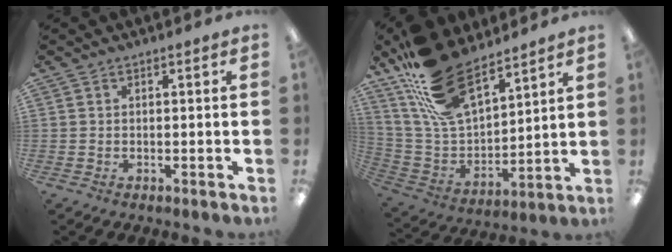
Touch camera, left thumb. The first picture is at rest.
{"total": 20.2, "force": [14.6, 9.2, 10.5], "torque": [-0.226, -0.077, 0.274]}